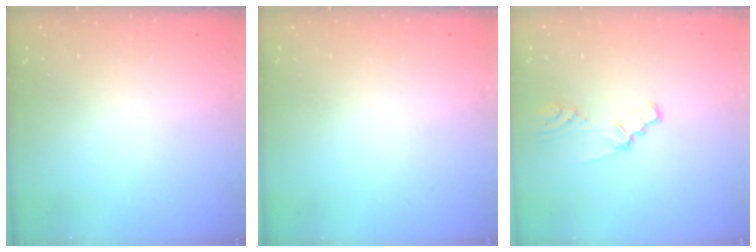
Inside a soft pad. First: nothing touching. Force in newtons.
{"total": 0.0}
{"total": 1.1, "press": 1.1, "slide": 0.2}